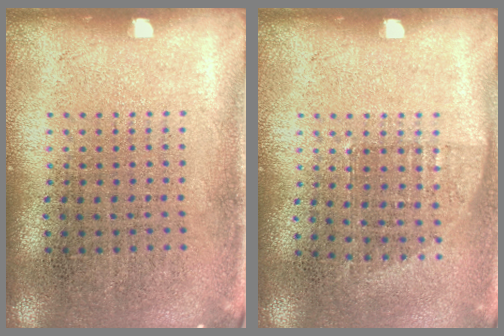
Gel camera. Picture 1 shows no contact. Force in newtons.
{"total": 0.7, "press": 0.6, "slide": 0.3}